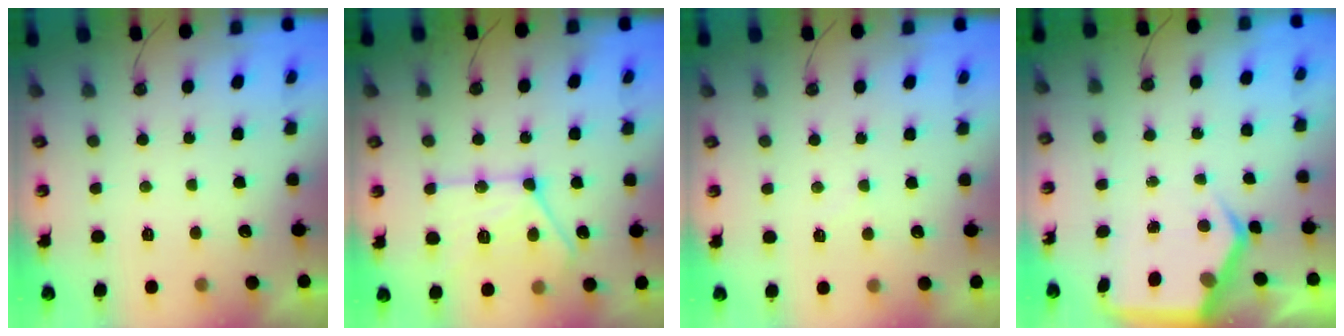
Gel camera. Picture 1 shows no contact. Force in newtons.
{"total": 17.2, "press": 17.1, "slide": 1.5}
{"total": 3.9, "press": 3.8, "slide": 0.5}
{"total": 7.2, "press": 7.2, "slide": 0.7}